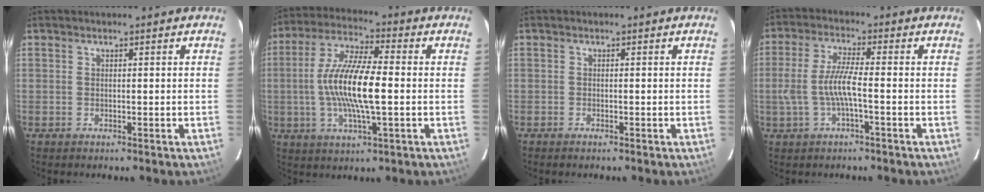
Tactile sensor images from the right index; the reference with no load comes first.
{"total": 13.8, "force": [-1.0, 3.1, 13.4], "torque": [-0.267, 0.005, -0.025]}
{"total": 0.7, "force": [-0.6, 0.2, 0.3], "torque": [-0.008, -0.001, -0.013]}
{"total": 7.3, "force": [-1.6, 1.2, 7.0], "torque": [-0.150, 0.001, -0.026]}